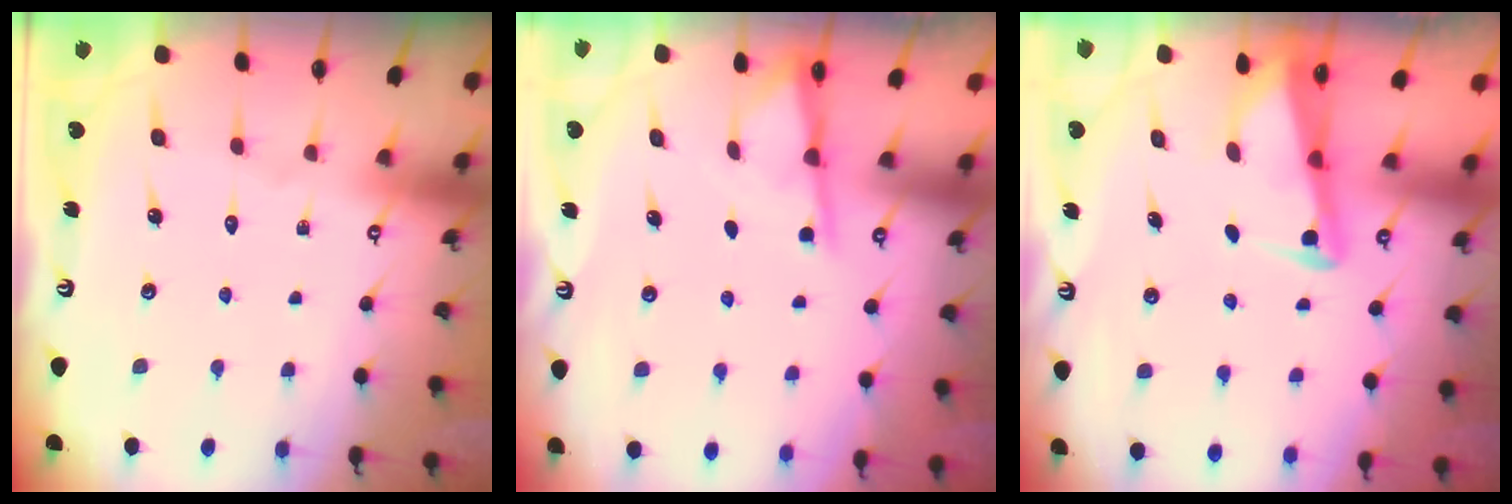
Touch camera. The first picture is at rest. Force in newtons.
{"total": 2.2, "press": 2.2, "slide": 0.3}
{"total": 2.5, "press": 2.5, "slide": 0.2}